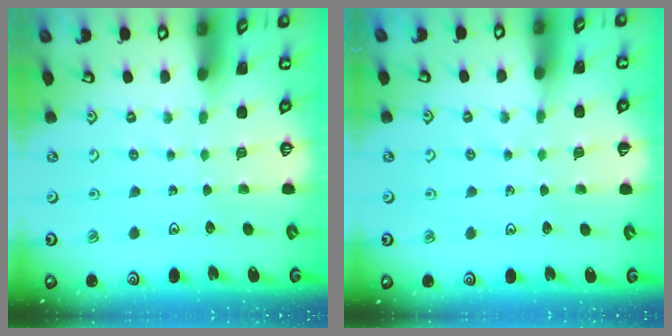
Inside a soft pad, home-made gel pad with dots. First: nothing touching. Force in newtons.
{"total": 4.3, "press": 4.3, "slide": 0.7}